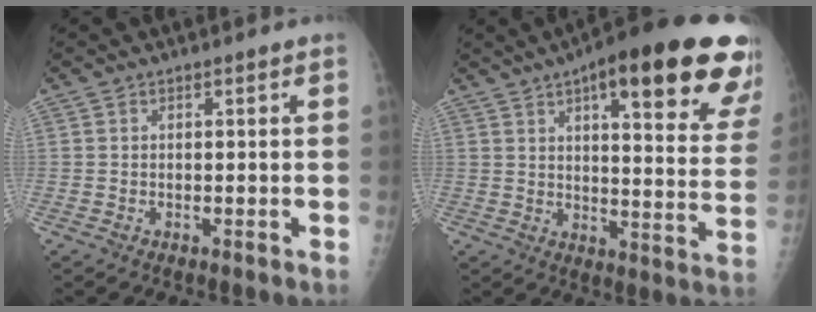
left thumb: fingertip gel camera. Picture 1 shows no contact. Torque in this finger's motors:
{"motor_torque": [0.50, 0.81, 1.68, -1.11, 0.30]}